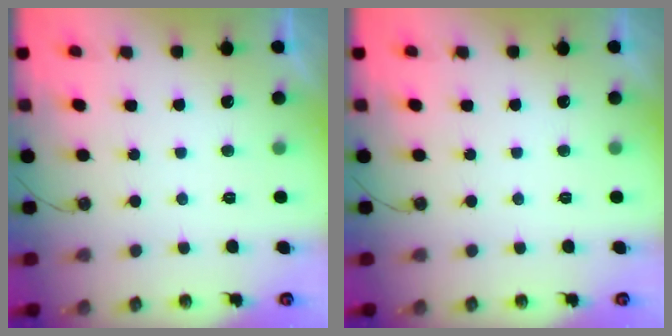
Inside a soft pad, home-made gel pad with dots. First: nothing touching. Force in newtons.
{"total": 0.0}